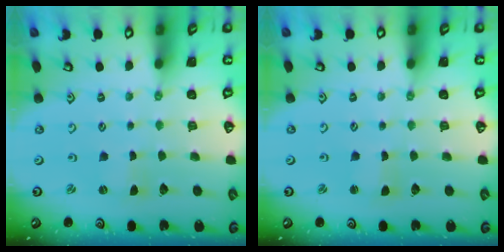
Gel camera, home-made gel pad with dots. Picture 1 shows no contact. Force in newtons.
{"total": 1.3, "press": 1.3, "slide": 0.1}